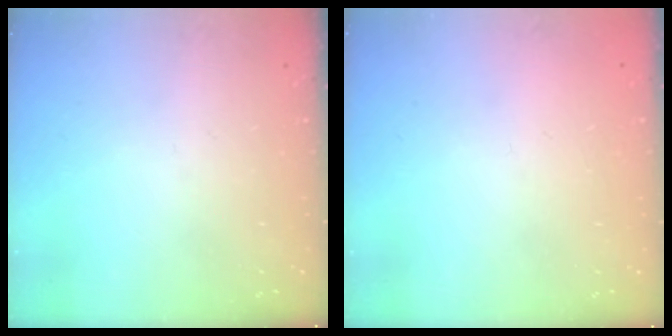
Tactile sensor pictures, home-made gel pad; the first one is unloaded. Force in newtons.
{"total": 2.1, "press": 2.1, "slide": 0.1}